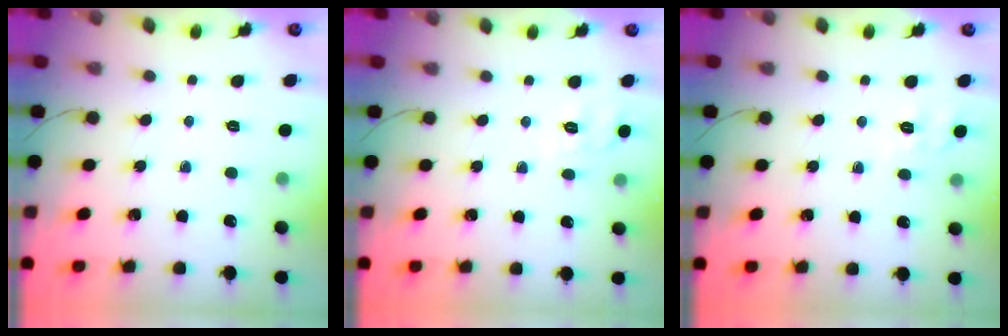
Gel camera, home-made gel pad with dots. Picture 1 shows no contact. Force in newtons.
{"total": 5.9, "press": 5.6, "slide": 1.9}
{"total": 1.7, "press": 0.2, "slide": 1.7}